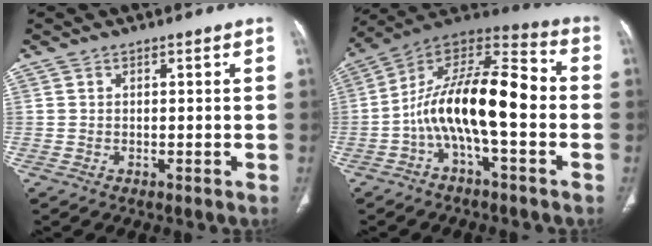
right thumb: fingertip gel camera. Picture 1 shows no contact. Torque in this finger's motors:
{"motor_torque": [2.51, 2.50, 1.40, -1.37, 0.31]}